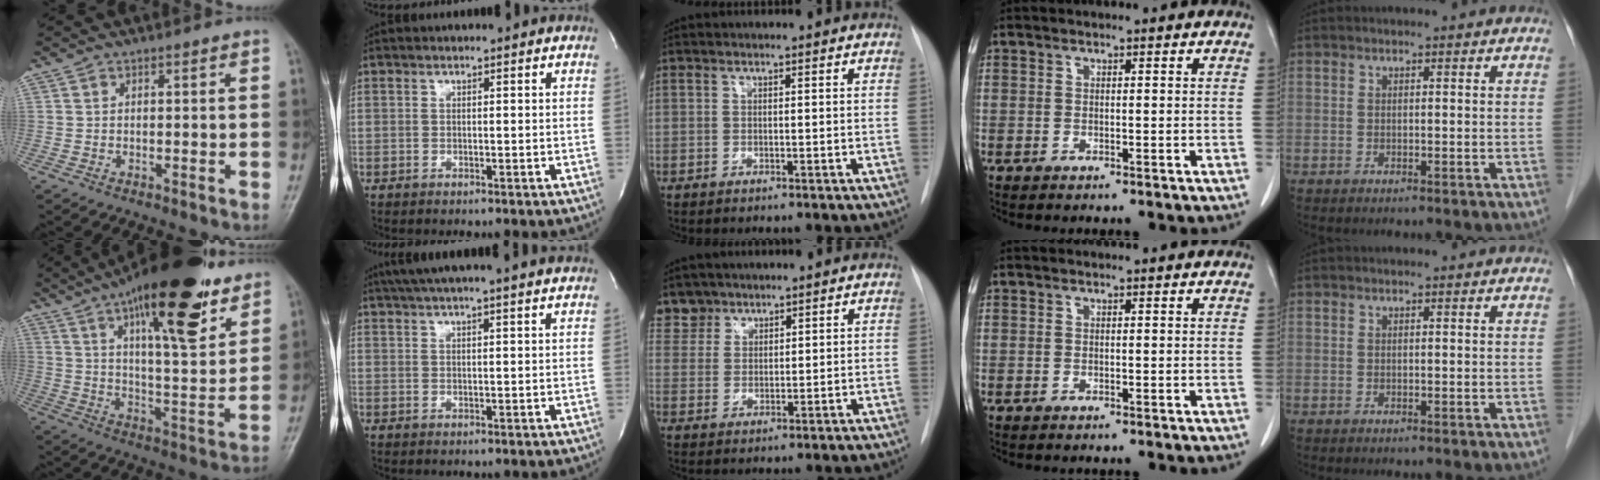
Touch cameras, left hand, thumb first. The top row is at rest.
{"thumb": {"total": 24.1, "force": [14.2, 7.6, 18.0], "torque": [-0.255, -0.049, 0.221]}, "index": {"total": 11.4, "force": [9.7, -0.6, 5.8], "torque": [-0.101, 0.027, 0.123]}, "middle": {"total": 4.2, "force": [3.4, 2.3, -0.5], "torque": [0.022, 0.004, 0.065]}}